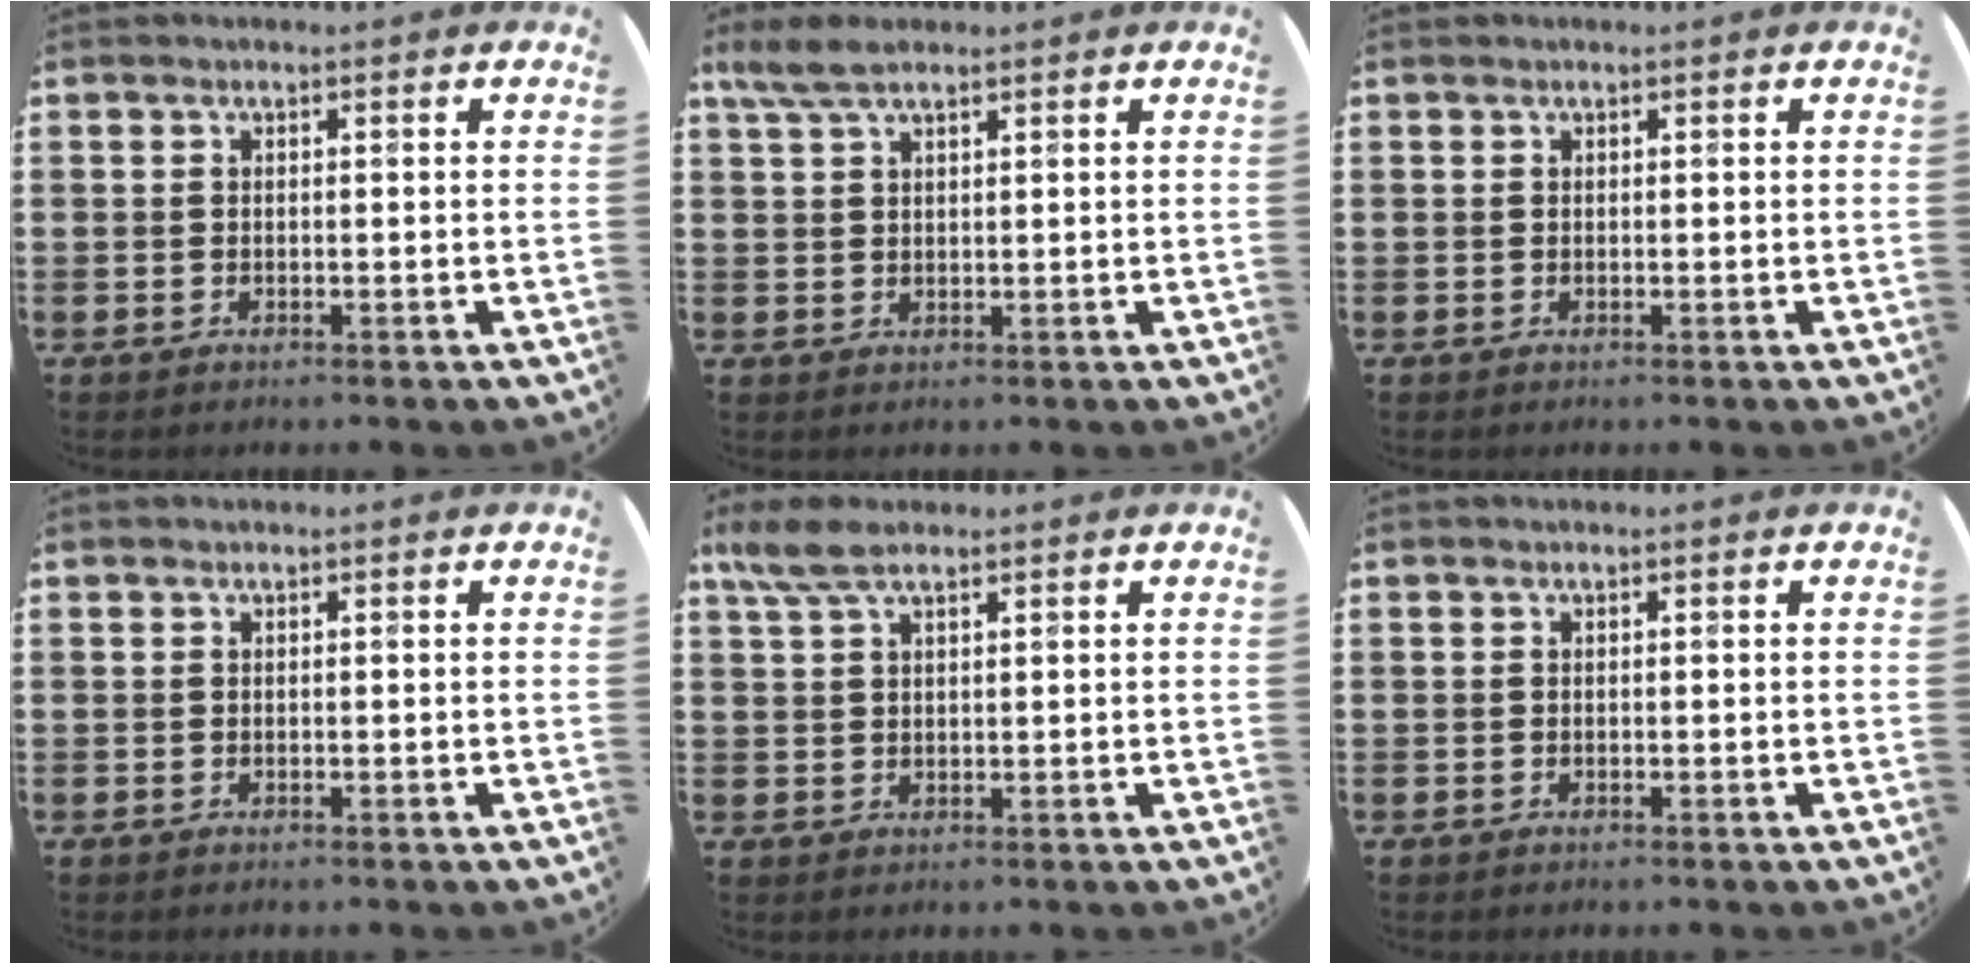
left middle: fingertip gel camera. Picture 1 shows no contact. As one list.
[{"total": 3.7, "force": [2.8, 1.0, 2.2], "torque": [-0.049, 0.006, 0.051]}, {"total": 0.0}, {"total": 0.0}, {"total": 4.5, "force": [3.1, 1.4, 2.8], "torque": [-0.062, 0.005, 0.057]}, {"total": 0.0}]